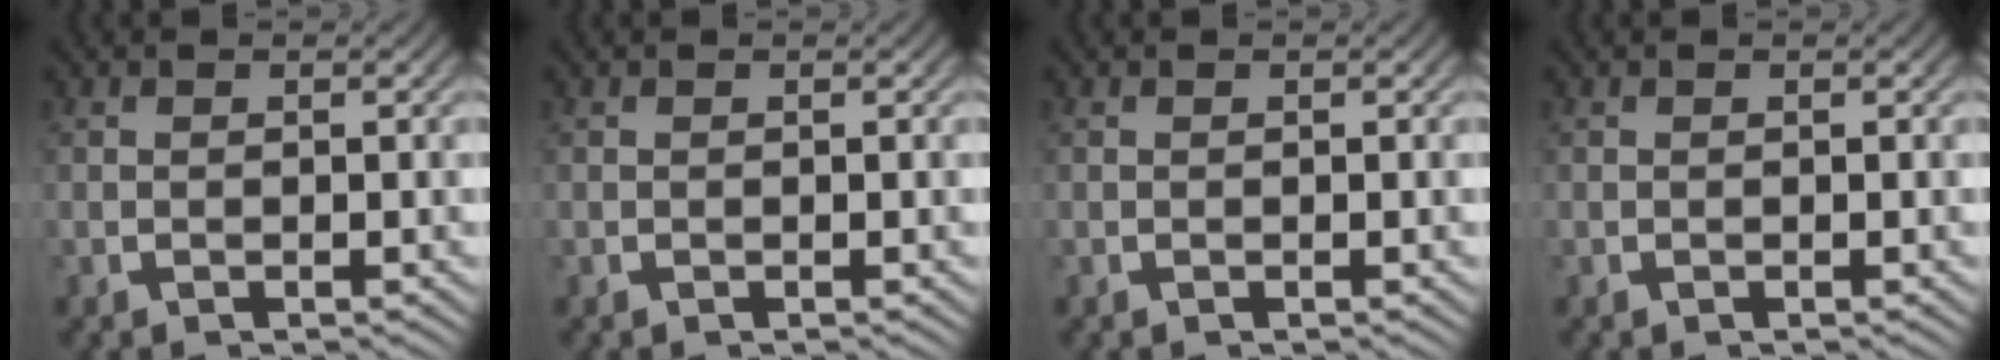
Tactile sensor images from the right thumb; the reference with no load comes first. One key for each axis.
{"total": 0.0}
{"total": 0.0}
{"total": 0.0}